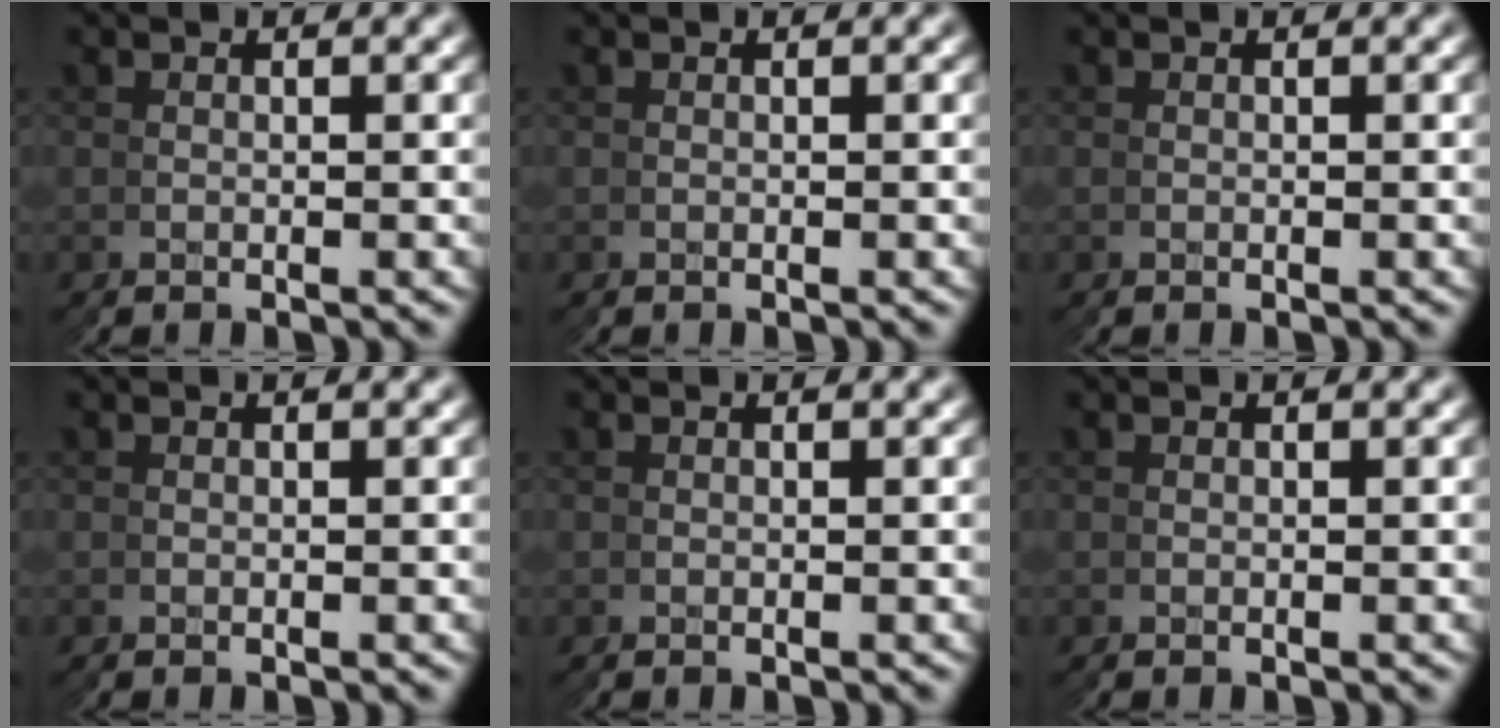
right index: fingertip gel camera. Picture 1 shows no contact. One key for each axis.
{"total": 0.0}
{"total": 0.0}
{"total": 0.0}
{"total": 1.8, "fx": 0.1, "fy": -1.7, "fz": -0.6, "tx": 0.020, "ty": -0.004, "tz": 0.010}
{"total": 0.0}